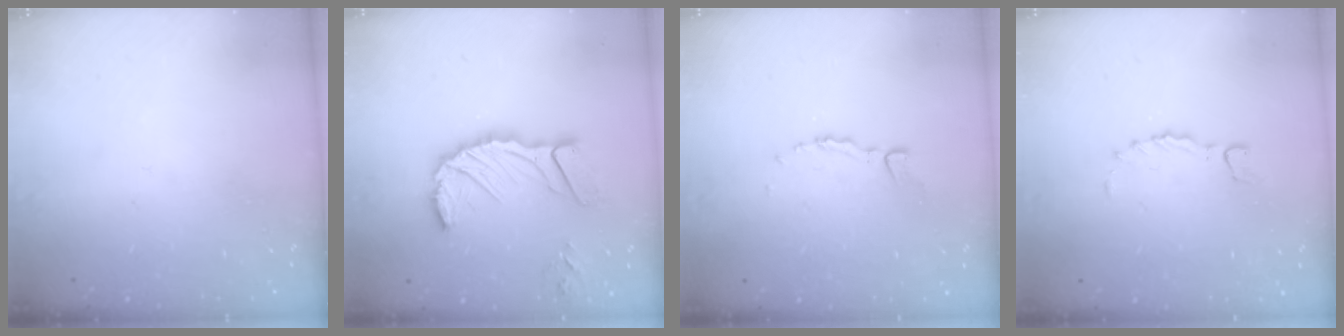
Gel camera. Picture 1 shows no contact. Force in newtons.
{"total": 14.3, "press": 14.2, "slide": 1.6}
{"total": 3.9, "press": 3.9, "slide": 0.5}
{"total": 0.0}